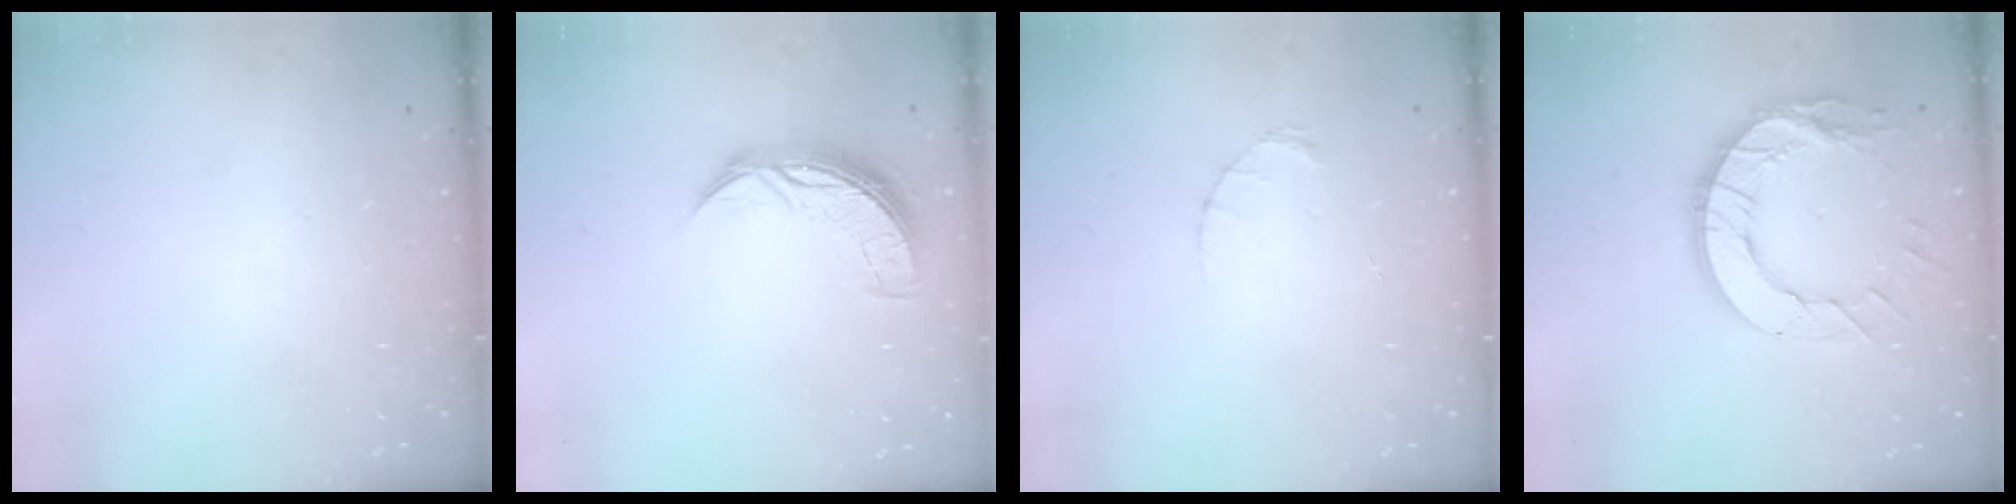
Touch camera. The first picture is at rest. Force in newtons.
{"total": 7.5, "press": 7.5, "slide": 0.4}
{"total": 1.4, "press": 1.4, "slide": 0.2}
{"total": 14.5, "press": 14.4, "slide": 1.2}